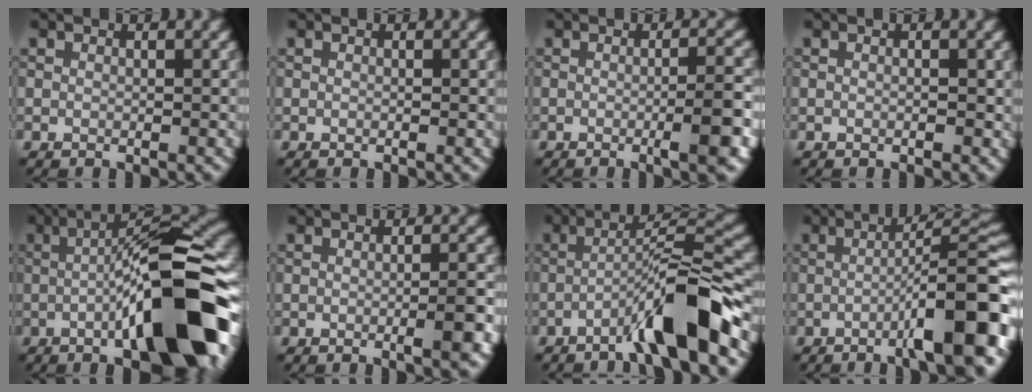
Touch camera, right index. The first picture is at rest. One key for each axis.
{"total": 0.0}
{"total": 4.1, "fx": -1.2, "fy": 0.7, "fz": 3.9, "tx": -0.051, "ty": 0.008, "tz": -0.024}
{"total": 0.5, "fx": -0.2, "fy": 0.2, "fz": 0.5, "tx": -0.008, "ty": 0.002, "tz": -0.002}
{"total": 14.4, "fx": -3.6, "fy": 3.4, "fz": 13.5, "tx": -0.178, "ty": 0.015, "tz": -0.059}
{"total": 3.0, "fx": -0.9, "fy": 0.5, "fz": 2.9, "tx": -0.034, "ty": 0.008, "tz": -0.019}
{"total": 7.8, "fx": -4.1, "fy": 0.6, "fz": 6.7, "tx": -0.107, "ty": 0.024, "tz": -0.076}
{"total": 10.2, "fx": -3.9, "fy": 1.7, "fz": 9.3, "tx": -0.118, "ty": 0.017, "tz": -0.062}